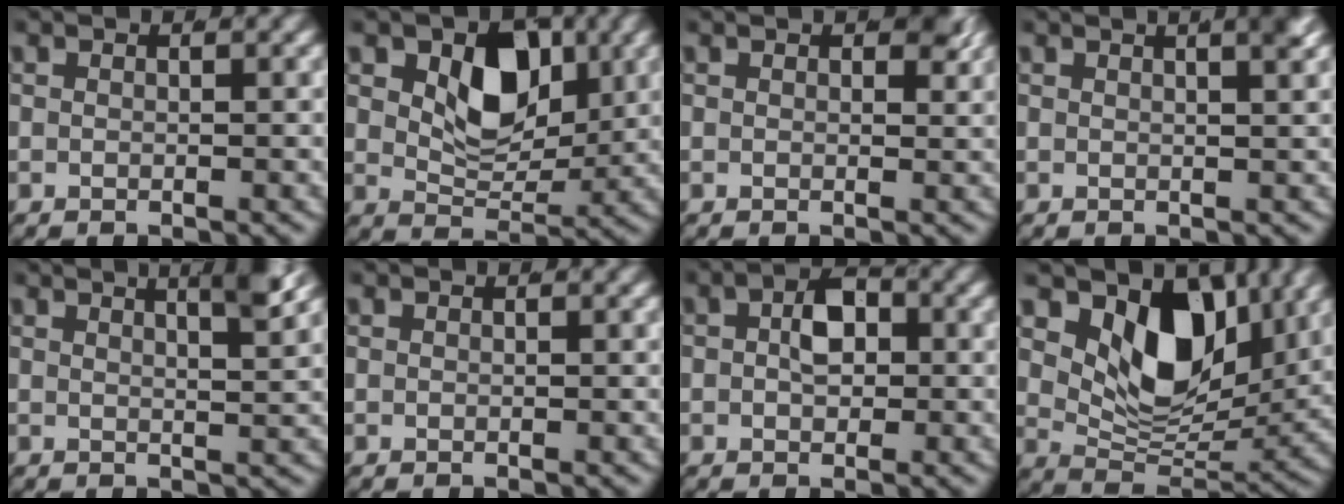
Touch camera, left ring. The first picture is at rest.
{"total": 5.5, "force": [1.9, 3.6, 3.7], "torque": [-0.056, -0.023, 0.046]}
{"total": 1.9, "force": [1.0, 0.7, 1.5], "torque": [-0.006, -0.004, 0.013]}
{"total": 3.6, "force": [1.8, 0.6, 3.0], "torque": [-0.025, 0.014, 0.024]}
{"total": 5.2, "force": [3.3, 0.8, 4.0], "torque": [-0.045, 0.005, 0.051]}
{"total": 0.0}
{"total": 3.1, "force": [-0.1, 2.0, 2.4], "torque": [-0.040, -0.009, 0.004]}
{"total": 9.7, "force": [3.4, 6.2, 6.7], "torque": [-0.121, -0.017, 0.061]}